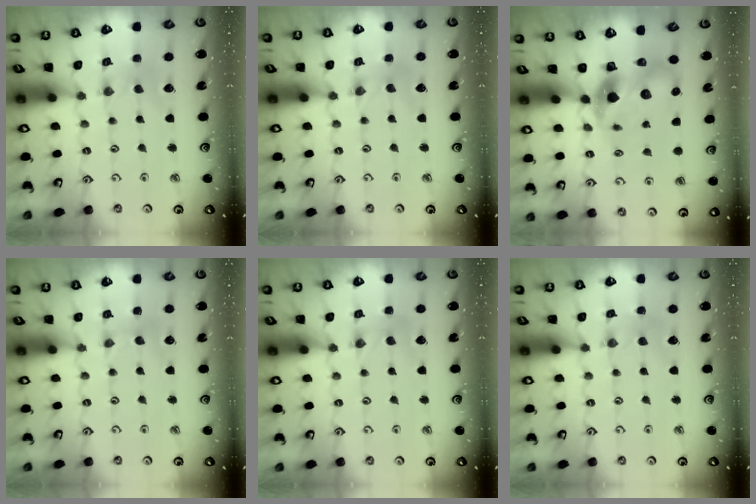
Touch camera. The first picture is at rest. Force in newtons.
{"total": 1.1, "press": 1.1, "slide": 0.1}
{"total": 9.2, "press": 9.1, "slide": 1.3}
{"total": 1.7, "press": 1.7, "slide": 0.3}
{"total": 2.5, "press": 2.4, "slide": 0.4}
{"total": 2.0, "press": 1.9, "slide": 0.3}